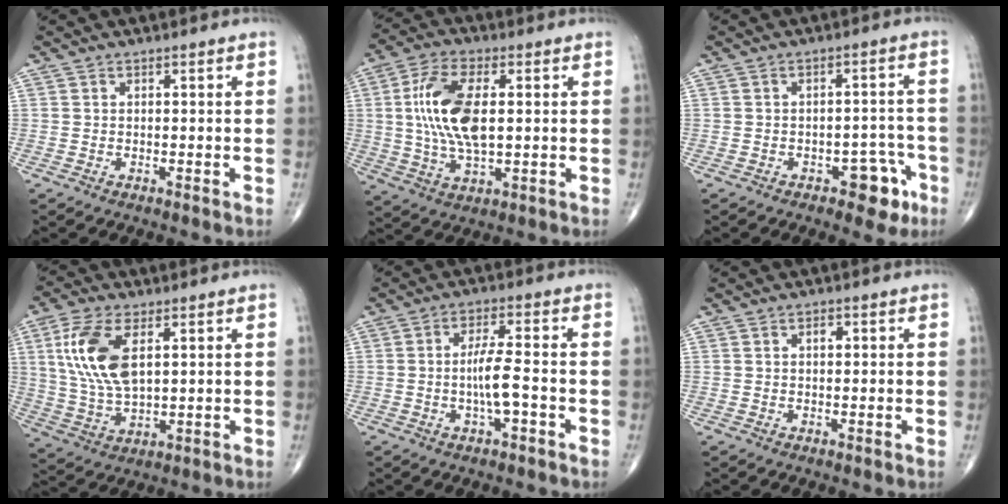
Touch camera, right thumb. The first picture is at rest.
{"total": 13.7, "force": [1.5, 6.3, 12.0], "torque": [-0.244, -0.001, 0.029]}
{"total": 6.7, "force": [-3.7, 3.5, 4.4], "torque": [-0.021, 0.033, -0.045]}
{"total": 13.1, "force": [3.9, 6.3, 10.7], "torque": [-0.228, -0.010, 0.082]}
{"total": 6.0, "force": [-1.4, 1.2, 5.6], "torque": [-0.109, 0.014, -0.027]}
{"total": 1.1, "force": [0.3, 0.7, 0.8], "torque": [-0.008, -0.001, 0.003]}